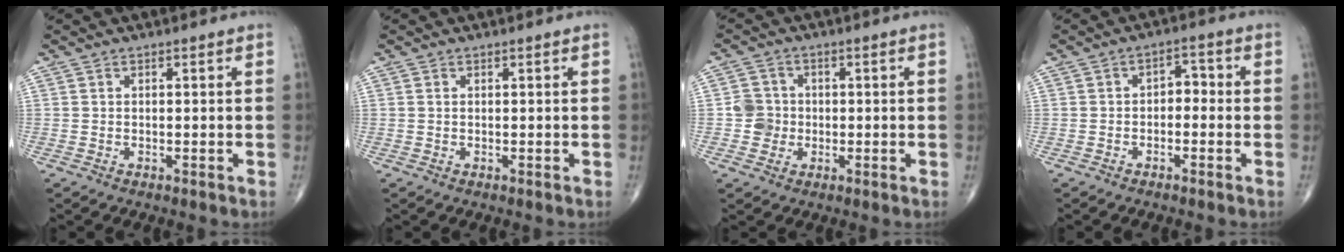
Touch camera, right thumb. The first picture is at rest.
{"total": 0.0}
{"total": 4.1, "force": [-0.5, 4.0, 0.8], "torque": [0.010, 0.009, -0.015]}
{"total": 3.3, "force": [-0.8, 2.1, 2.4], "torque": [-0.017, 0.021, -0.022]}